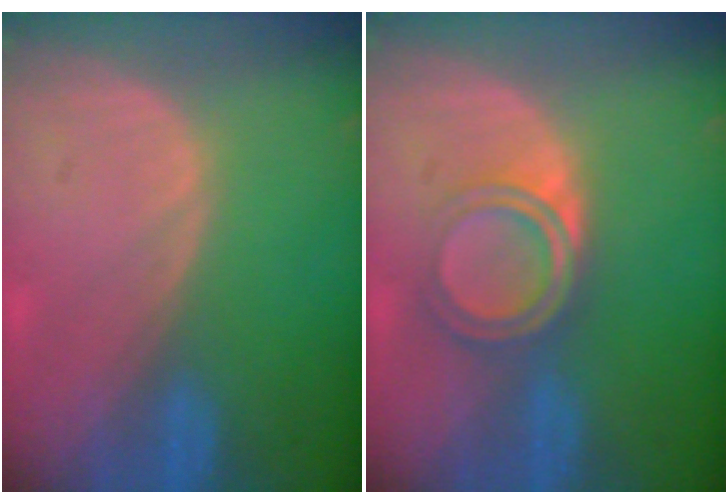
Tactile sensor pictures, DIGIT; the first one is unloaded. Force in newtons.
{"total": 5.1, "press": 4.8, "slide": 1.7}